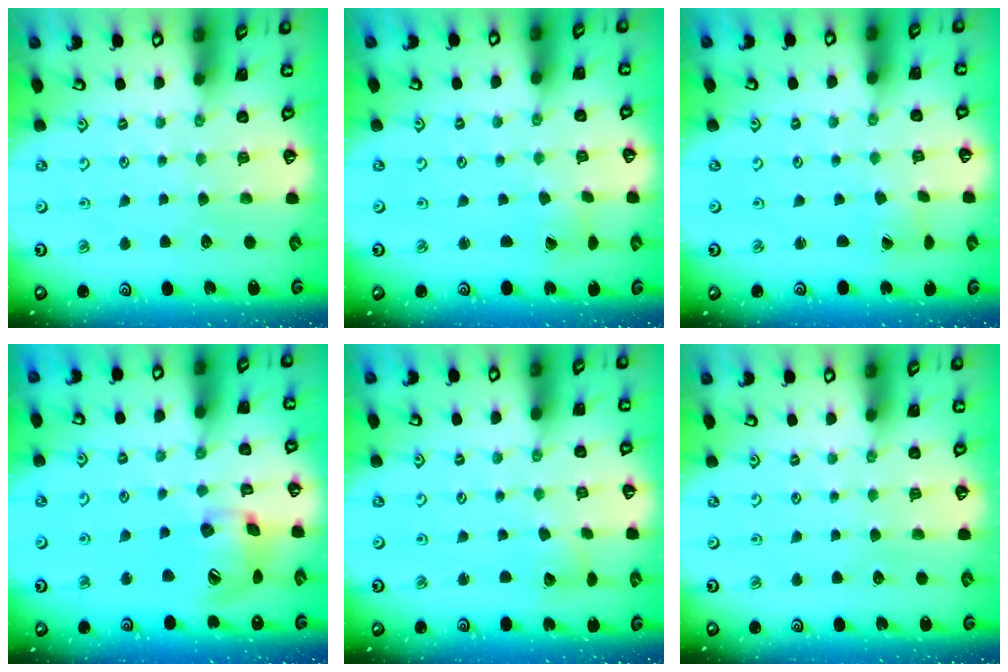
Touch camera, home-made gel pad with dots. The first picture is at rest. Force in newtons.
{"total": 1.1, "press": 1.1, "slide": 0.1}
{"total": 1.4, "press": 1.4, "slide": 0.3}
{"total": 16.0, "press": 15.9, "slide": 2.3}
{"total": 2.3, "press": 2.3, "slide": 0.4}
{"total": 0.0}